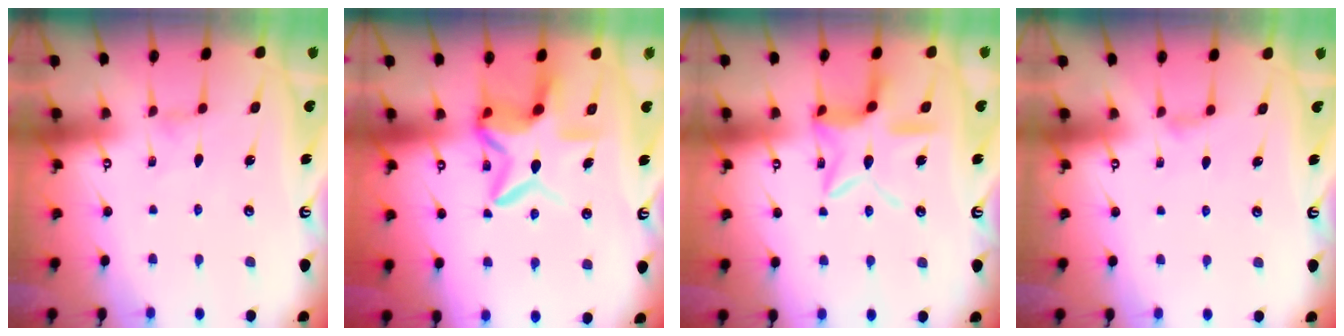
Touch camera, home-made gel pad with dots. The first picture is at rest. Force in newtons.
{"total": 12.4, "press": 12.3, "slide": 1.5}
{"total": 14.2, "press": 14.2, "slide": 1.2}
{"total": 2.9, "press": 2.9, "slide": 0.5}